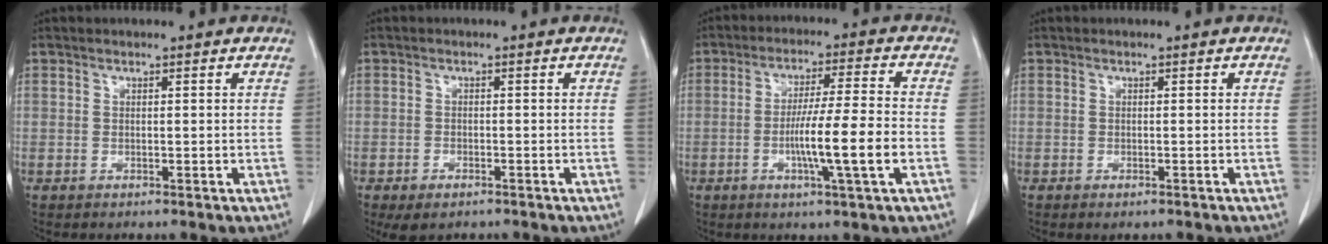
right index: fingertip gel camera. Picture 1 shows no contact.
{"total": 3.7, "force": [-2.5, 1.9, 2.0], "torque": [-0.034, -0.006, -0.033]}
{"total": 10.3, "force": [-2.6, -0.6, 9.9], "torque": [-0.175, -0.004, -0.047]}
{"total": 1.4, "force": [-1.0, 0.6, 0.8], "torque": [-0.011, -0.002, -0.009]}